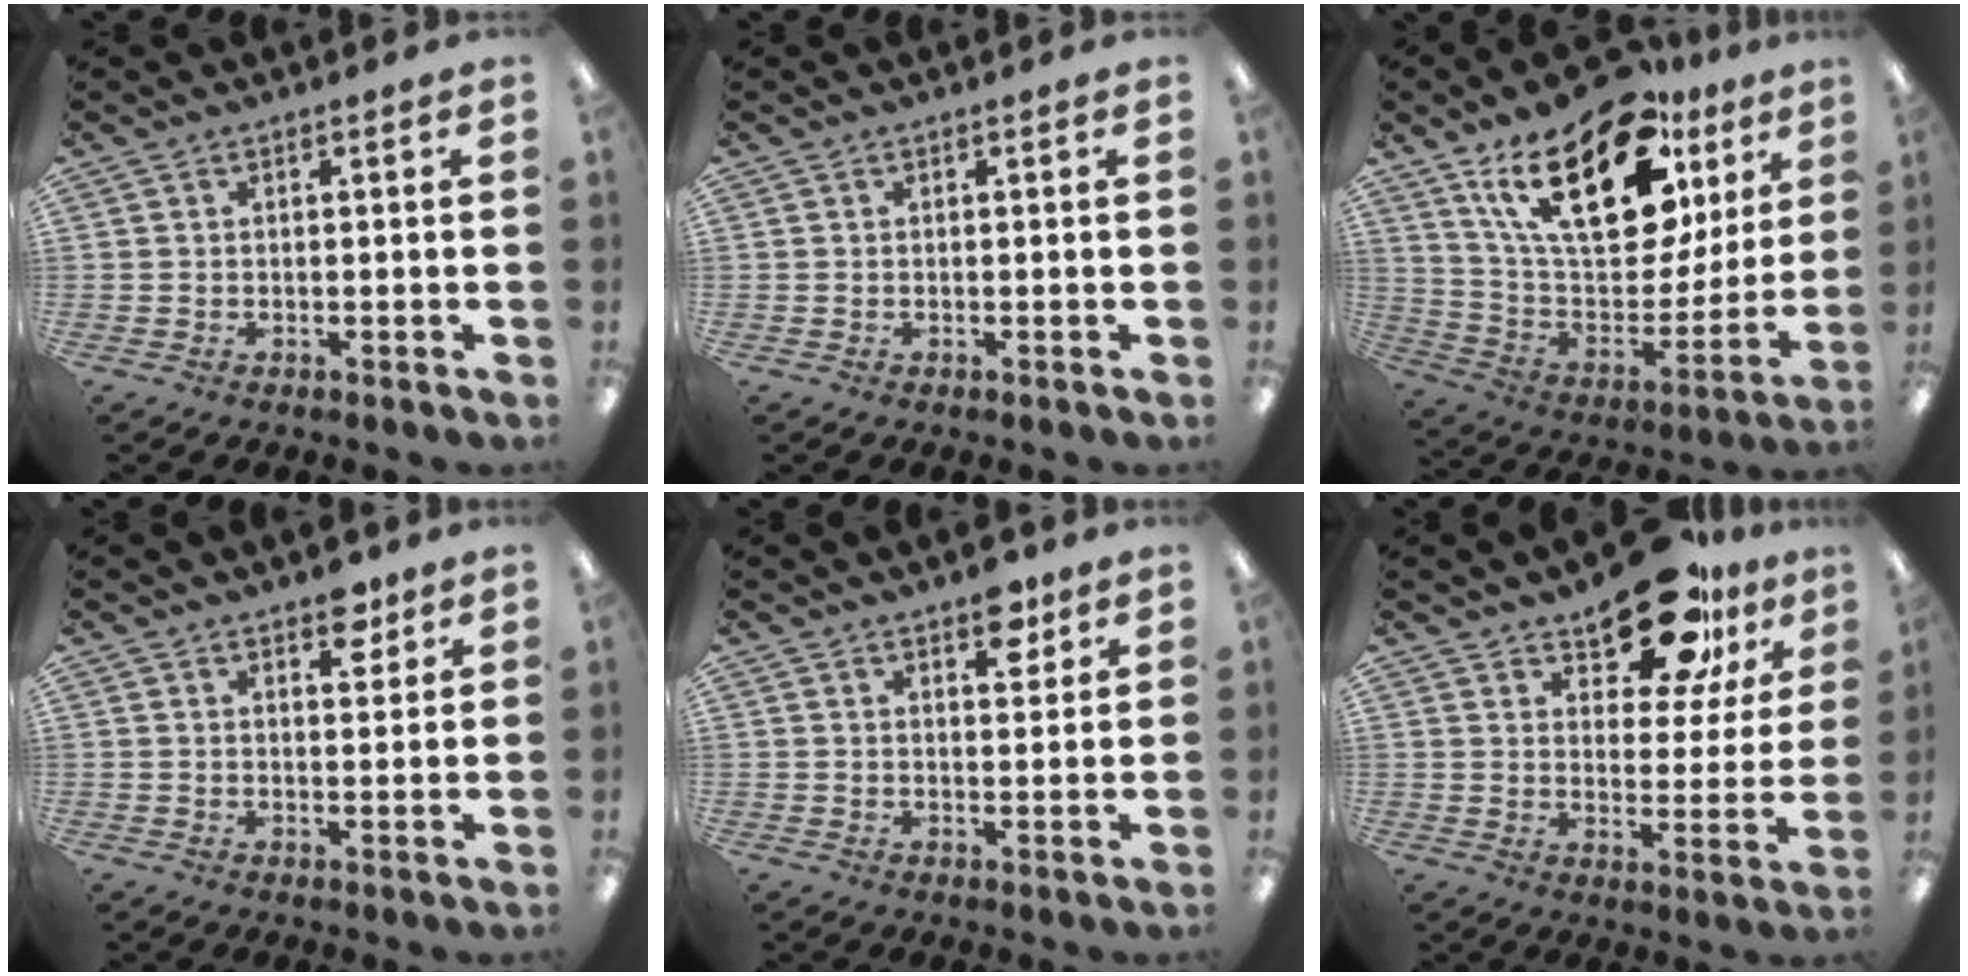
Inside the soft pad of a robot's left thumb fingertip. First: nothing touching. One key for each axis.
{"total": 0.0}
{"total": 25.6, "fx": 14.9, "fy": 11.6, "fz": 17.2, "tx": -0.306, "ty": -0.082, "tz": 0.255}
{"total": 5.2, "fx": 3.9, "fy": 2.4, "fz": 2.4, "tx": -0.007, "ty": -0.024, "tz": 0.061}
{"total": 5.9, "fx": 4.2, "fy": 2.8, "fz": 3.0, "tx": -0.021, "ty": -0.022, "tz": 0.067}
{"total": 17.1, "fx": 12.4, "fy": 7.9, "fz": 8.9, "tx": -0.124, "ty": -0.071, "tz": 0.212}